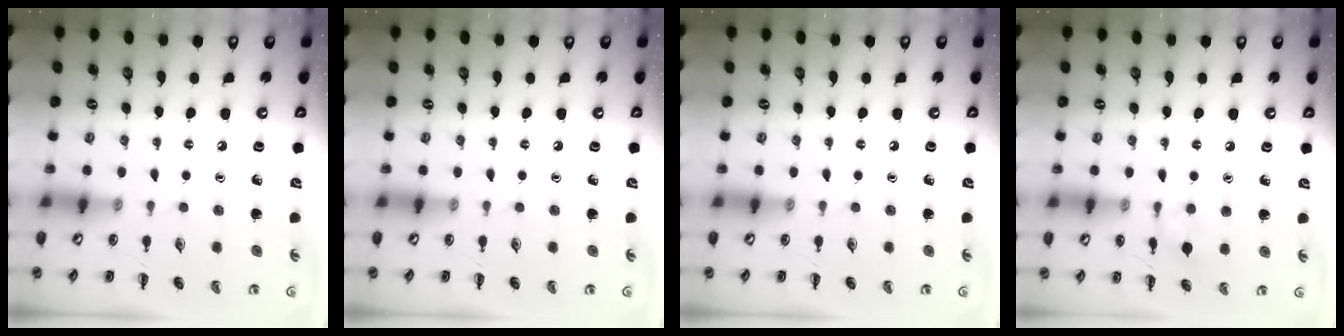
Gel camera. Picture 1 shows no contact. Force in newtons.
{"total": 0.0}
{"total": 0.0}
{"total": 5.3, "press": 5.0, "slide": 1.8}